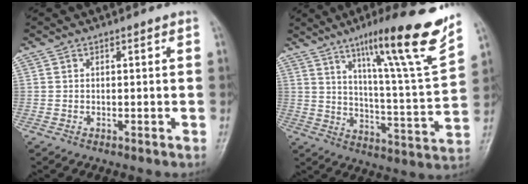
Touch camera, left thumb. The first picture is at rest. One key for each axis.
{"total": 19.7, "fx": 12.8, "fy": 1.0, "fz": 14.9, "tx": -0.198, "ty": -0.068, "tz": 0.195}